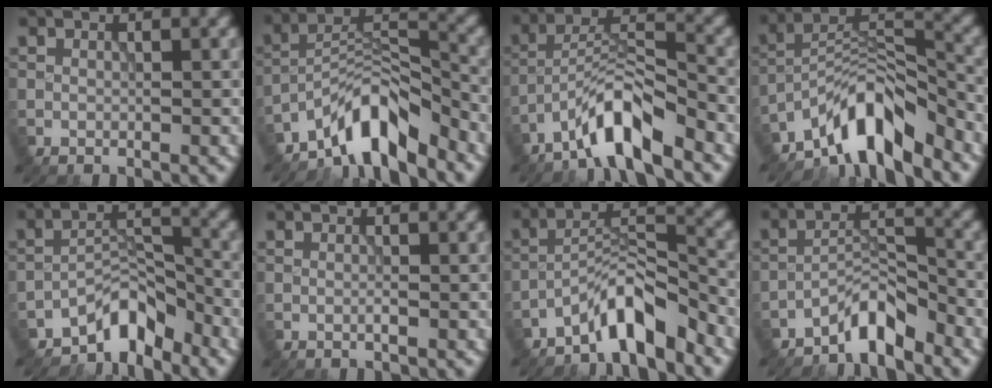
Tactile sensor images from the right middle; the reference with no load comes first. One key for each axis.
{"total": 6.9, "fx": -5.6, "fy": 1.8, "fz": 3.6, "tx": -0.054, "ty": 0.010, "tz": -0.109}
{"total": 6.3, "fx": -4.7, "fy": 1.2, "fz": 4.0, "tx": -0.071, "ty": 0.011, "tz": -0.089}
{"total": 7.8, "fx": -6.1, "fy": 2.3, "fz": 4.2, "tx": -0.060, "ty": 0.007, "tz": -0.119}
{"total": 4.6, "fx": -3.9, "fy": 1.6, "fz": 1.8, "tx": -0.015, "ty": 0.013, "tz": -0.078}
{"total": 0.5, "fx": -0.2, "fy": 0.0, "fz": 0.5, "tx": -0.011, "ty": -0.001, "tz": -0.005}
{"total": 5.5, "fx": -4.5, "fy": 1.0, "fz": 3.1, "tx": -0.049, "ty": 0.012, "tz": -0.088}
{"total": 4.0, "fx": -3.4, "fy": 0.8, "fz": 1.9, "tx": -0.030, "ty": 0.015, "tz": -0.070}